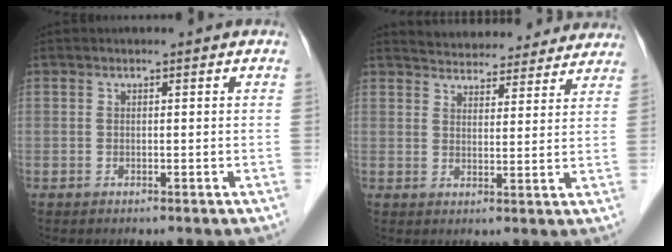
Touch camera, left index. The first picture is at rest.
{"total": 16.9, "force": [15.9, 4.5, 3.7], "torque": [-0.040, 0.019, 0.199]}